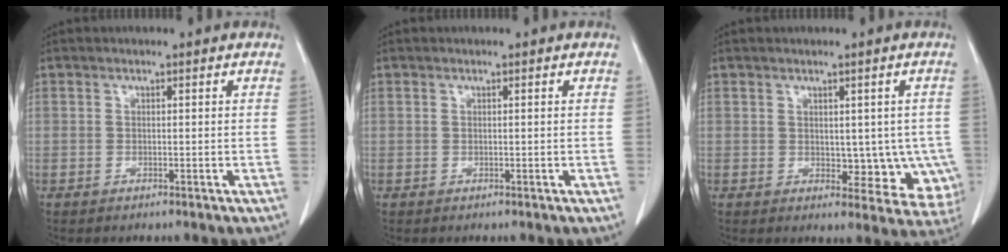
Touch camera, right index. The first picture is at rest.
{"total": 0.0}
{"total": 7.4, "force": [-0.5, 4.7, 5.8], "torque": [-0.043, 0.003, 0.005]}